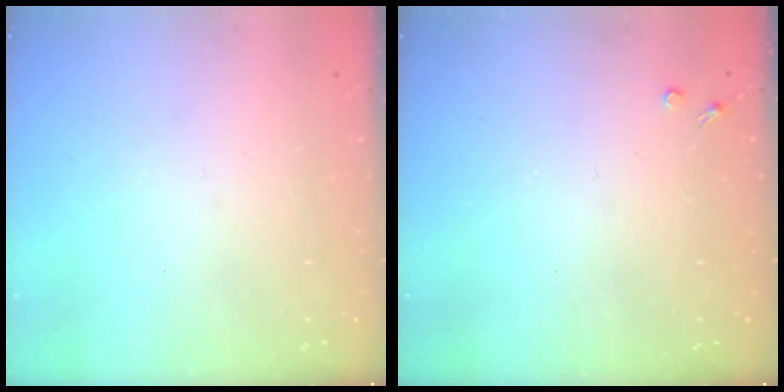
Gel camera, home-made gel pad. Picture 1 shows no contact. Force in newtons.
{"total": 2.7, "press": 2.7, "slide": 0.4}